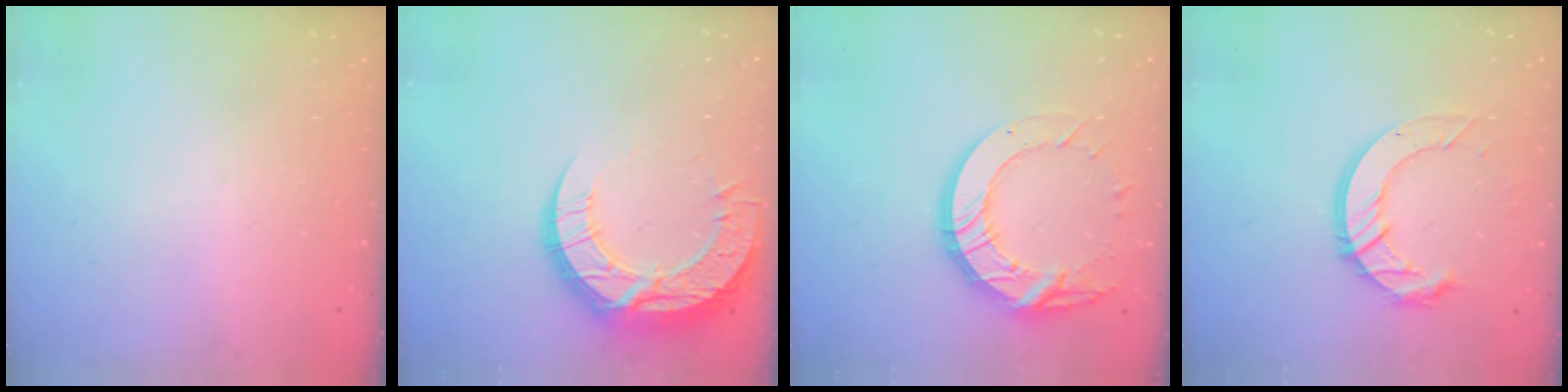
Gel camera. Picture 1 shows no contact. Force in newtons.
{"total": 16.3, "press": 16.3, "slide": 1.4}
{"total": 15.8, "press": 15.8, "slide": 1.1}
{"total": 12.3, "press": 12.2, "slide": 1.2}